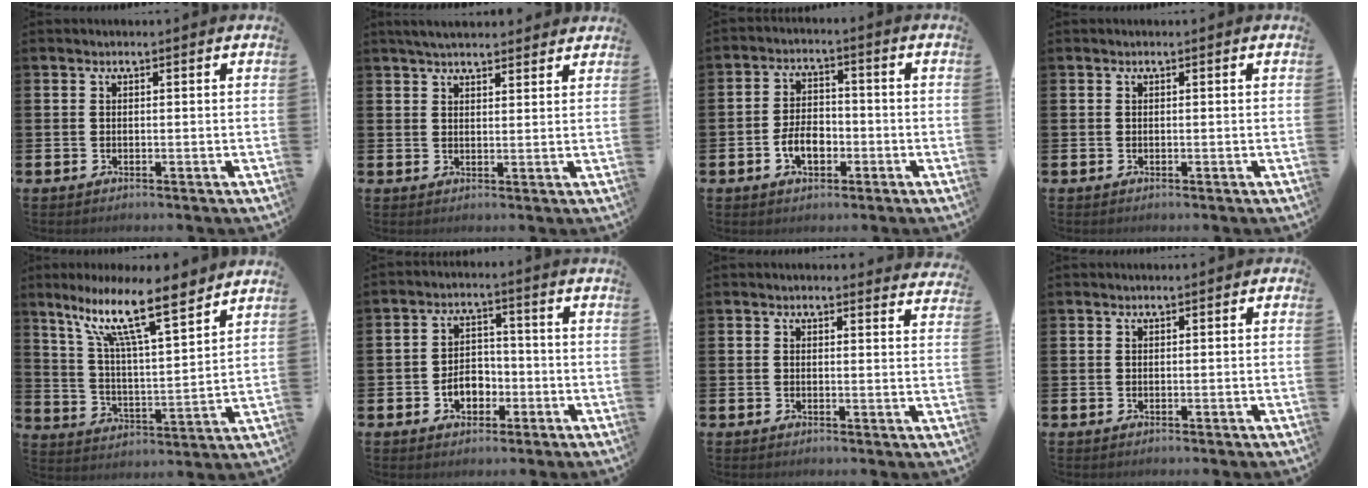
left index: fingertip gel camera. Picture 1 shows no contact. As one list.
[{"total": 3.7, "force": [3.5, 0.8, 1.0], "torque": [-0.021, -0.010, 0.065]}, {"total": 4.8, "force": [-1.8, 2.9, 3.3], "torque": [-0.051, 0.006, -0.035]}, {"total": 0.0}, {"total": 13.2, "force": [9.9, 2.7, 8.3], "torque": [-0.169, -0.049, 0.166]}, {"total": 4.3, "force": [-1.7, 3.2, 2.4], "torque": [-0.041, 0.006, -0.037]}, {"total": 1.9, "force": [1.9, 0.2, 0.0], "torque": [0.003, -0.008, 0.033]}, {"total": 0.0}]